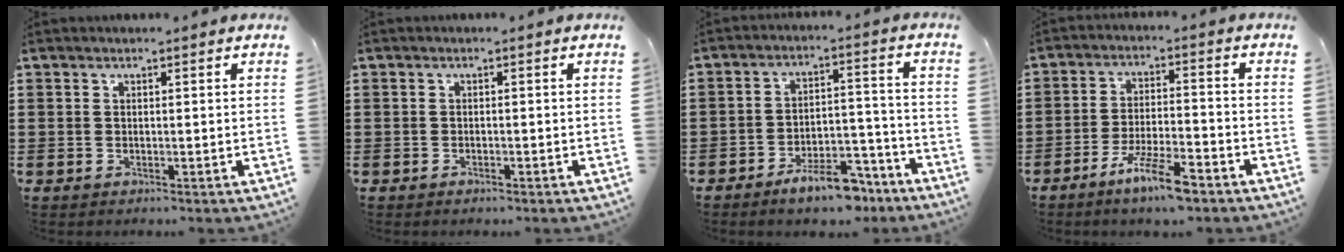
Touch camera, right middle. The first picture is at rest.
{"total": 0.6, "force": [-0.5, 0.1, 0.3], "torque": [-0.007, -0.003, -0.009]}
{"total": 8.2, "force": [-6.7, 2.4, 4.2], "torque": [-0.068, 0.021, -0.122]}
{"total": 7.5, "force": [-5.3, 1.3, 5.2], "torque": [-0.108, -0.003, -0.098]}